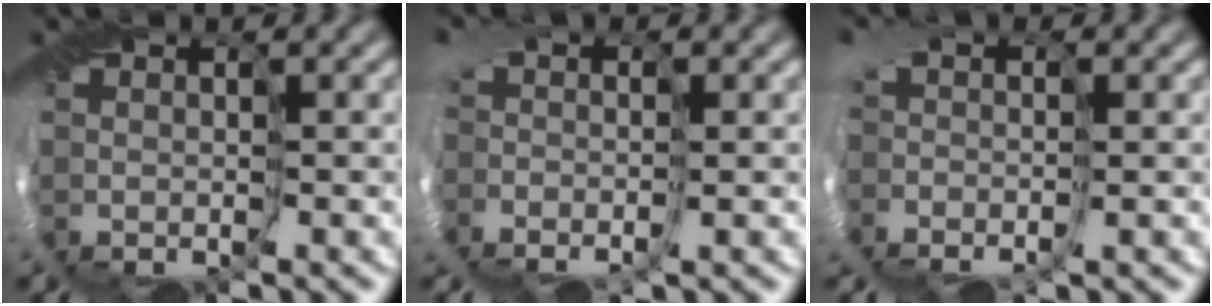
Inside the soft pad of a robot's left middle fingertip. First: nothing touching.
{"total": 2.2, "force": [-0.5, 1.4, 1.6], "torque": [-0.027, 0.003, -0.018]}
{"total": 2.0, "force": [-0.5, 1.1, 1.5], "torque": [-0.029, 0.005, -0.019]}